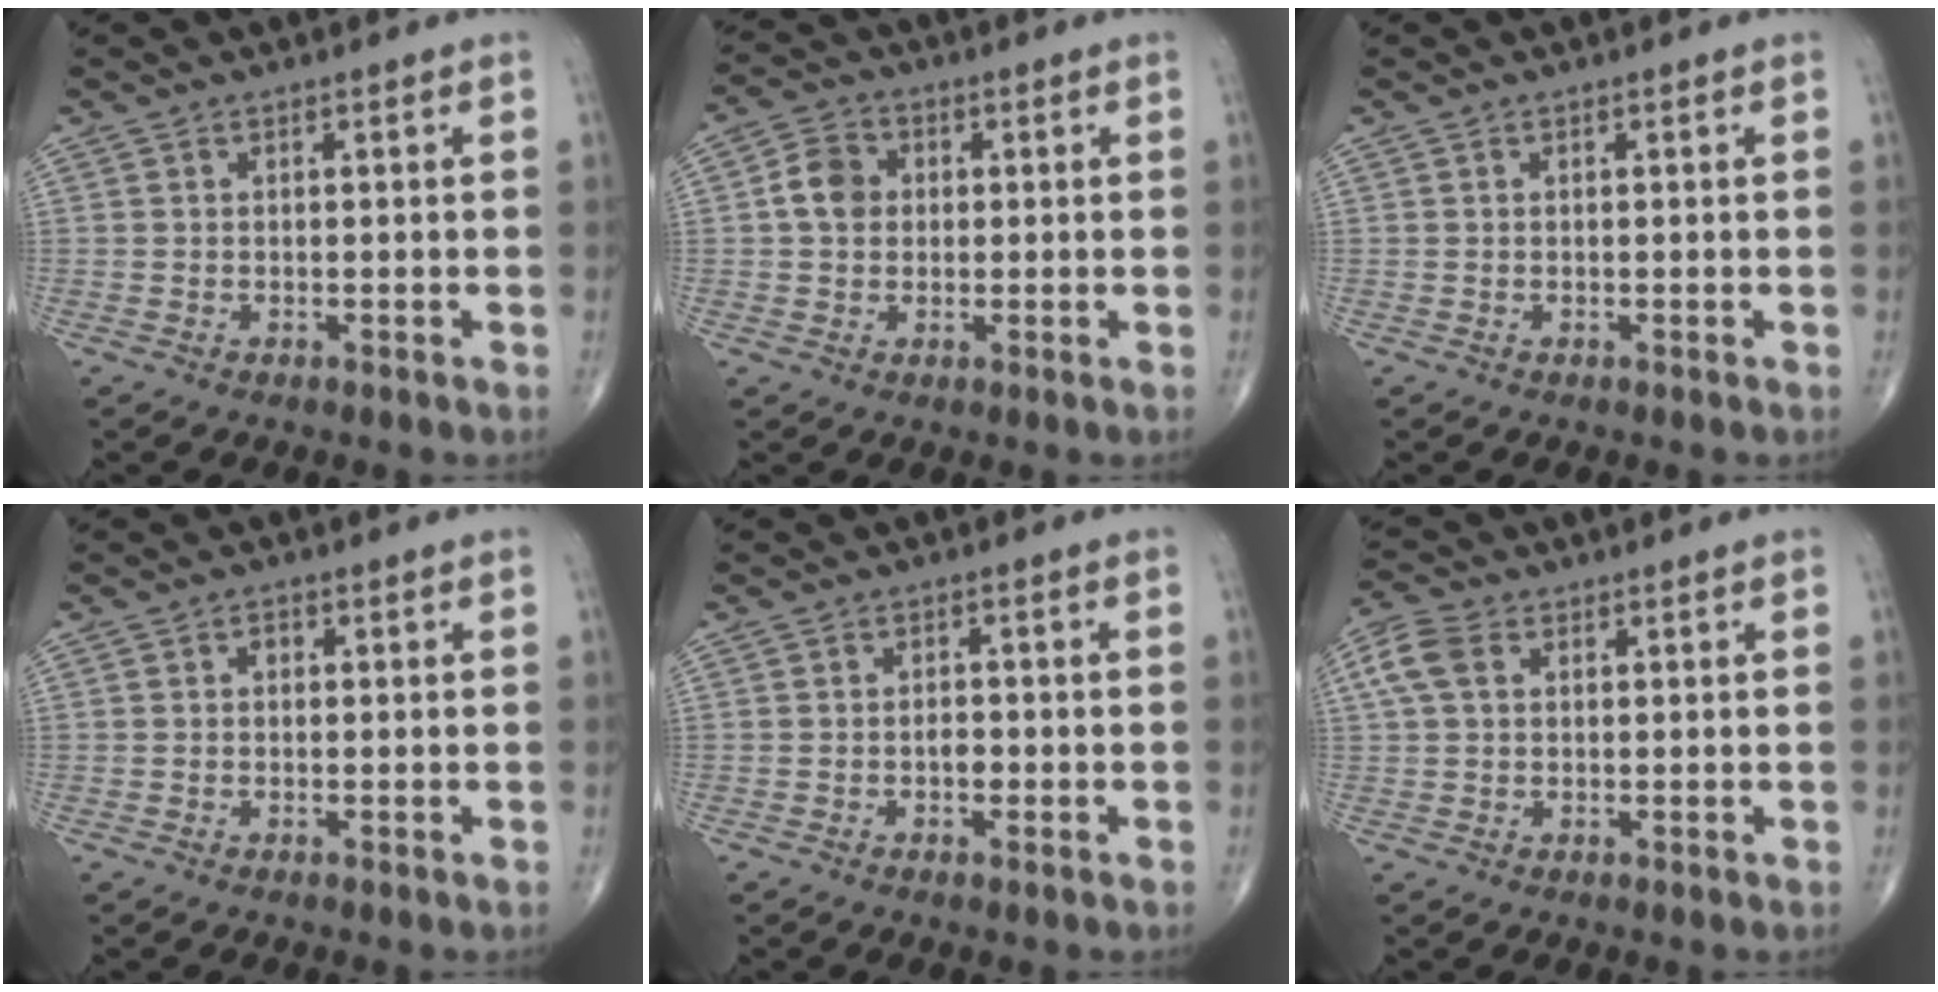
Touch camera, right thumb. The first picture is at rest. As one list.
[{"total": 5.8, "force": [0.6, 4.8, 3.2], "torque": [-0.047, 0.010, 0.003]}, {"total": 0.0}, {"total": 1.1, "force": [0.1, 0.9, 0.6], "torque": [-0.004, 0.006, -0.002]}, {"total": 2.1, "force": [-0.7, 1.2, 1.6], "torque": [-0.018, 0.005, -0.012]}, {"total": 5.6, "force": [1.6, 3.9, 3.8], "torque": [-0.091, 0.018, 0.028]}]